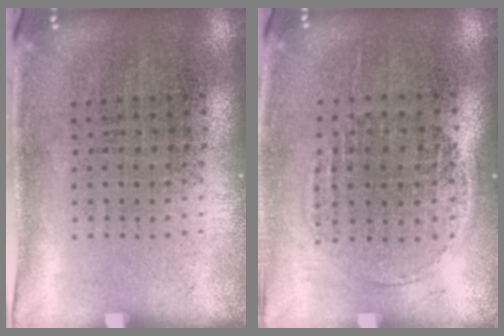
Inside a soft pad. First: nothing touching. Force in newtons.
{"total": 1.3, "press": 1.1, "slide": 0.6}